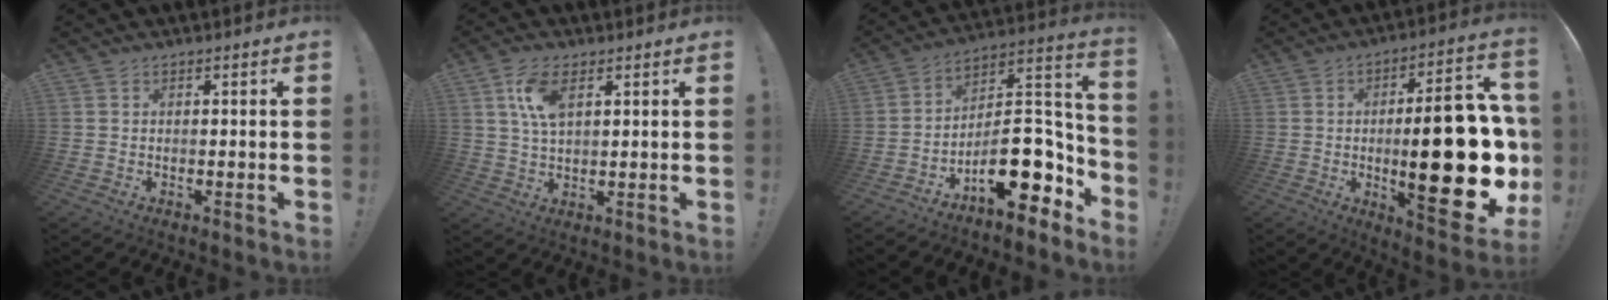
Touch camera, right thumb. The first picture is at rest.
{"total": 8.1, "force": [3.1, 4.0, 6.3], "torque": [-0.118, -0.003, 0.055]}
{"total": 18.8, "force": [-7.5, 9.0, 14.6], "torque": [-0.204, 0.045, -0.110]}
{"total": 28.7, "force": [-2.3, 9.1, 27.1], "torque": [-0.413, -0.011, -0.033]}